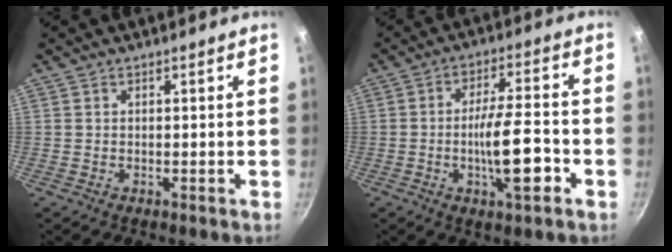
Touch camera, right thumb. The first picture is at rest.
{"total": 11.3, "force": [-3.5, 2.8, 10.4], "torque": [-0.164, 0.020, -0.058]}